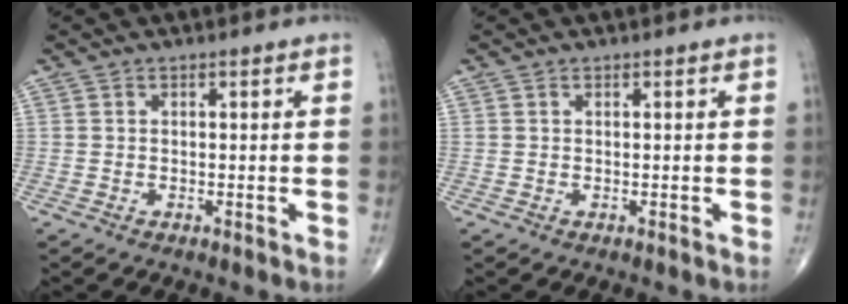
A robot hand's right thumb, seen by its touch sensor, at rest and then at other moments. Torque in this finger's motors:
{"motor_torque": [-0.21, -0.03, -0.14, 0.02, 0.01]}